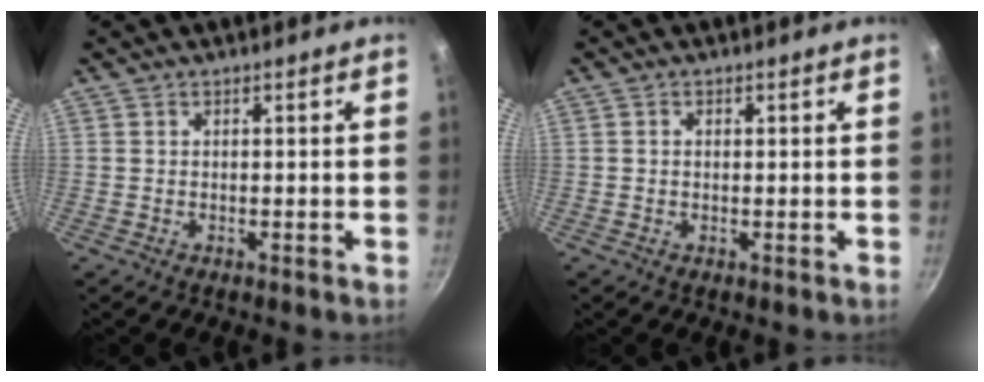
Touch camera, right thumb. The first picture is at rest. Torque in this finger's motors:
{"motor_torque": [-0.14, -0.70, -0.46, 0.25, -0.03]}